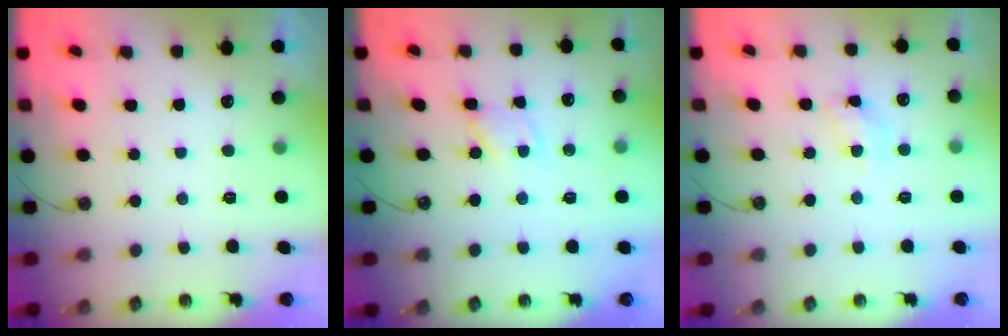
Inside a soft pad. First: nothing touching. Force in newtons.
{"total": 1.7, "press": 1.7, "slide": 0.1}
{"total": 8.7, "press": 8.6, "slide": 0.6}